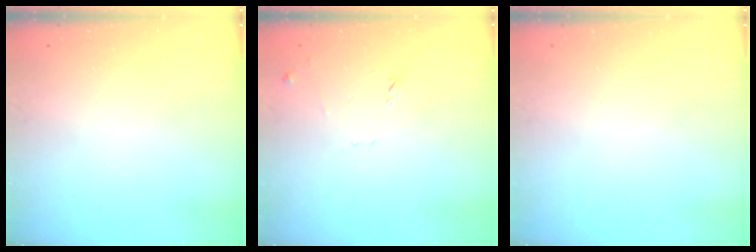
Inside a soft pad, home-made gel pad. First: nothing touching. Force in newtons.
{"total": 9.4, "press": 9.4, "slide": 0.6}
{"total": 0.0}